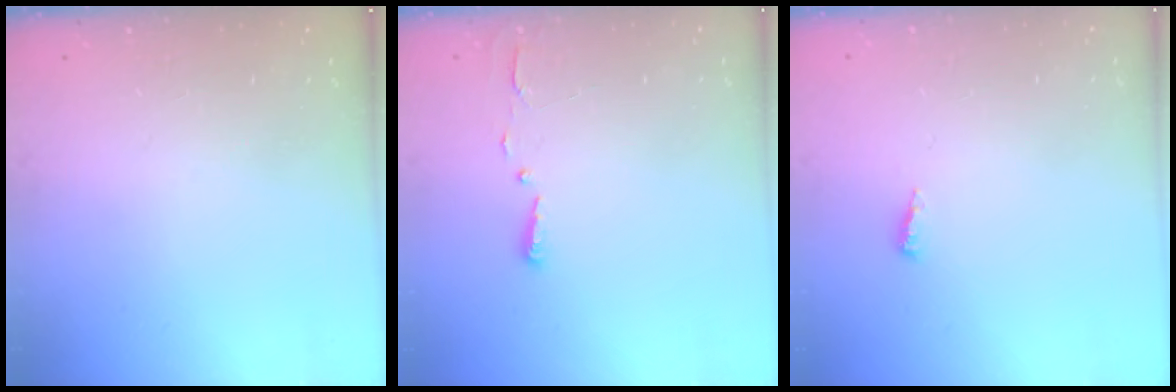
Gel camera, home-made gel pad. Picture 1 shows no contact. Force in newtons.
{"total": 2.7, "press": 2.7, "slide": 0.4}
{"total": 2.5, "press": 2.5, "slide": 0.2}